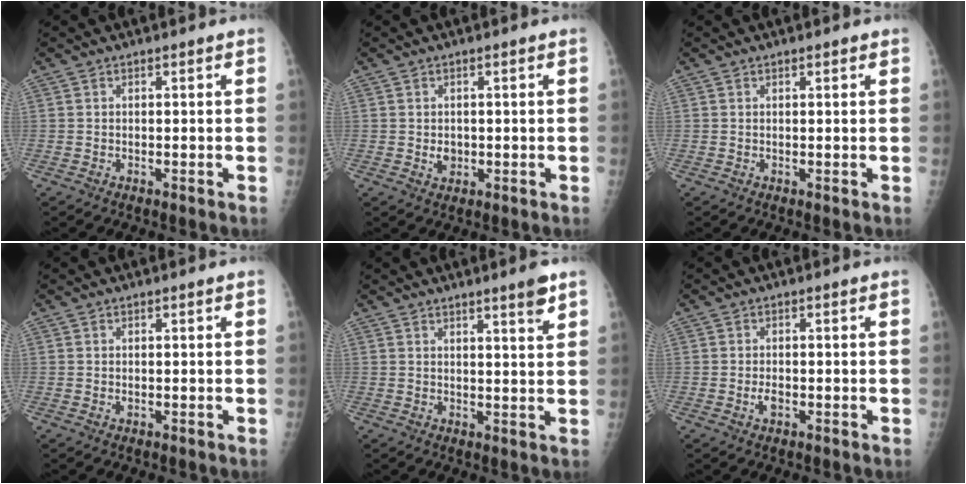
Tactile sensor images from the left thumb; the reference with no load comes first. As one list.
[{"total": 2.4, "force": [-0.2, 2.0, 1.4], "torque": [-0.010, 0.001, 0.001]}, {"total": 0.8, "force": [0.5, 0.3, 0.6], "torque": [-0.008, 0.000, 0.006]}, {"total": 0.7, "force": [0.0, 0.4, 0.6], "torque": [-0.005, 0.001, 0.003]}, {"total": 4.2, "force": [2.9, 0.2, 3.0], "torque": [-0.038, -0.021, 0.041]}, {"total": 2.0, "force": [-0.7, 1.1, 1.5], "torque": [-0.025, 0.002, -0.012]}]